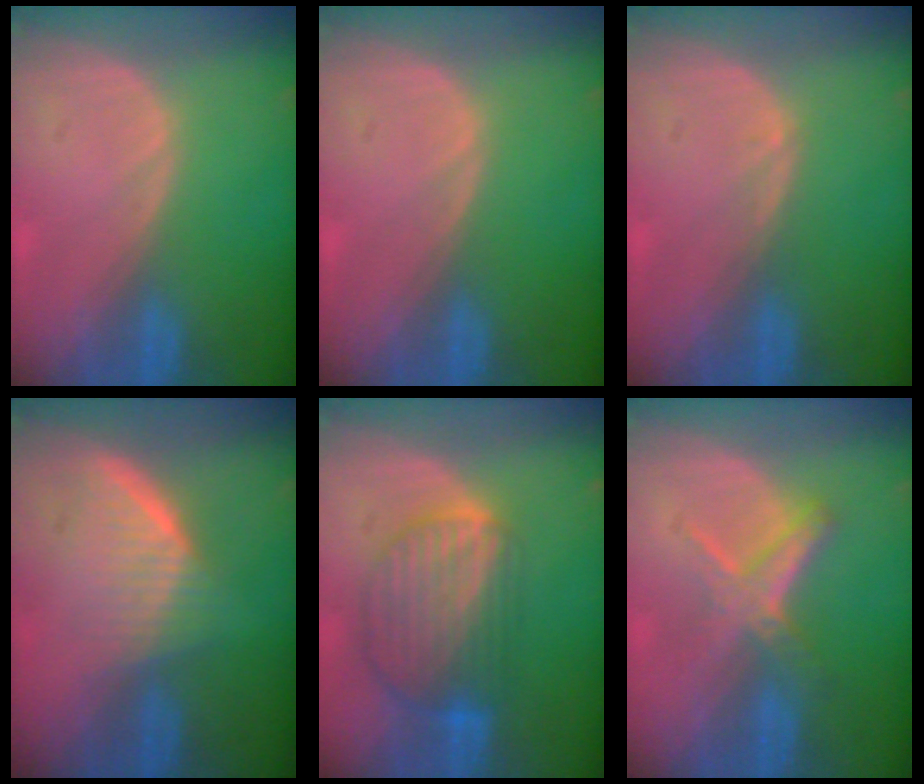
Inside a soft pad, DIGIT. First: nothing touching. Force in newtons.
{"total": 0.0}
{"total": 0.8, "press": 0.7, "slide": 0.1}
{"total": 6.0, "press": 5.7, "slide": 2.1}
{"total": 8.7, "press": 7.6, "slide": 4.2}
{"total": 5.4, "press": 5.2, "slide": 1.3}